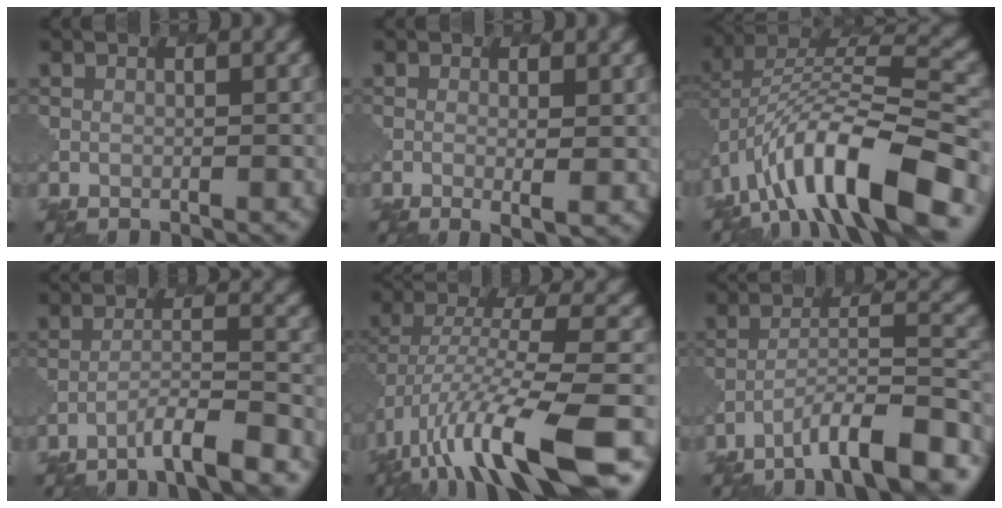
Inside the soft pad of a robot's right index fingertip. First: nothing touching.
{"total": 2.3, "force": [-0.2, 0.6, 2.2], "torque": [-0.039, -0.010, 0.004]}
{"total": 12.4, "force": [-5.8, 4.7, 9.8], "torque": [-0.170, 0.019, -0.101]}
{"total": 4.1, "force": [-3.2, 0.2, 2.6], "torque": [-0.039, 0.011, -0.060]}
{"total": 11.1, "force": [-5.6, 2.9, 9.1], "torque": [-0.169, 0.002, -0.093]}
{"total": 8.4, "force": [-6.3, 1.4, 5.4], "torque": [-0.079, 0.013, -0.102]}